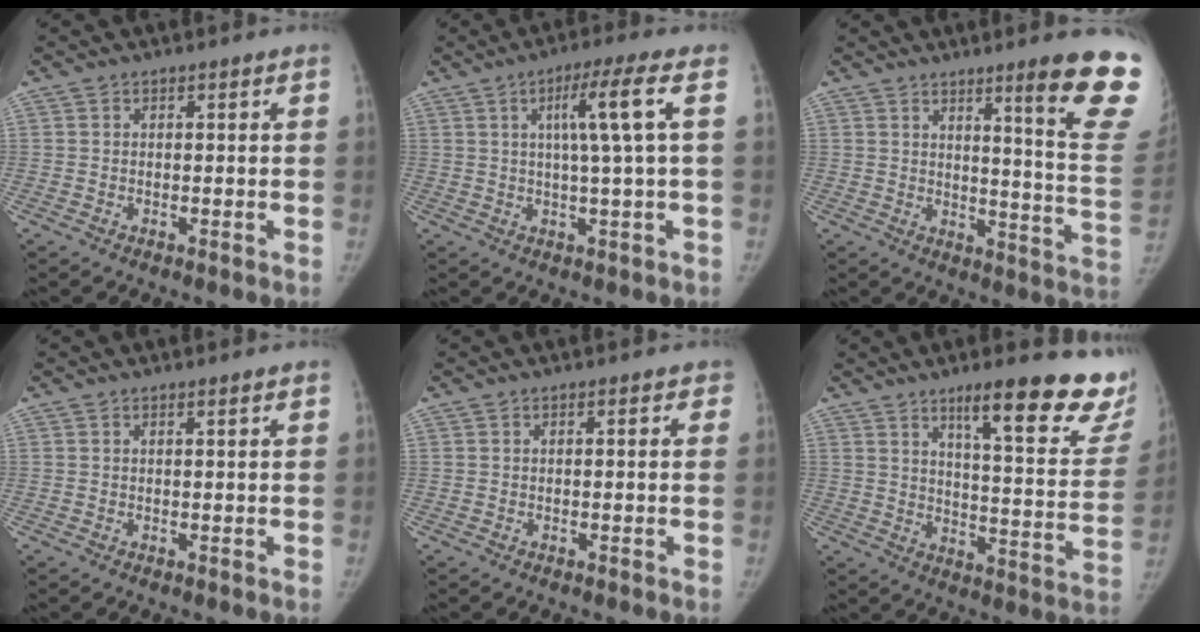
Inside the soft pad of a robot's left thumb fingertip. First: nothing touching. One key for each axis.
{"total": 8.1, "fx": 1.9, "fy": -0.7, "fz": 7.9, "tx": -0.147, "ty": 0.003, "tz": 0.033}
{"total": 17.2, "fx": 10.9, "fy": 1.0, "fz": 13.2, "tx": -0.134, "ty": -0.079, "tz": 0.140}
{"total": 0.6, "fx": 0.5, "fy": 0.0, "fz": 0.4, "tx": -0.008, "ty": -0.003, "tz": 0.009}
{"total": 1.2, "fx": 0.5, "fy": 0.7, "fz": 0.9, "tx": 0.005, "ty": 0.002, "tz": -0.001}
{"total": 22.0, "fx": 15.6, "fy": 4.4, "fz": 14.9, "tx": -0.159, "ty": -0.091, "tz": 0.207}